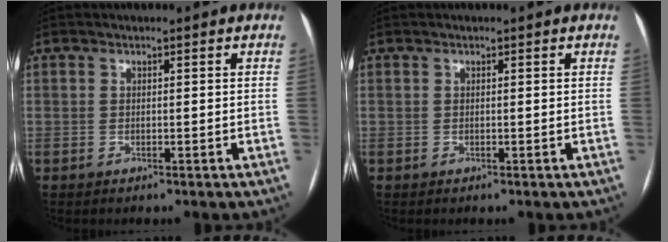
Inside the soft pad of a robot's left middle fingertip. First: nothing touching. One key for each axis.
{"total": 0.0}